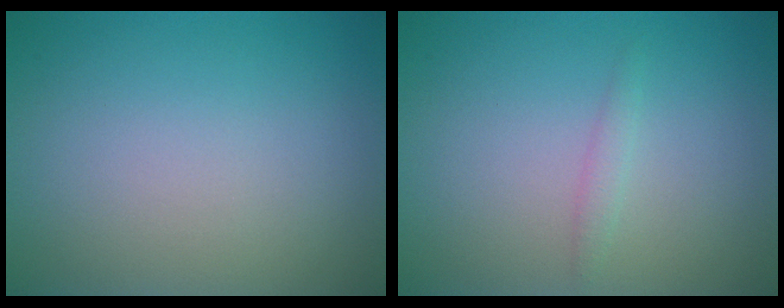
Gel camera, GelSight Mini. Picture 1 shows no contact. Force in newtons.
{"total": 0.8, "press": 0.8, "slide": 0.1}